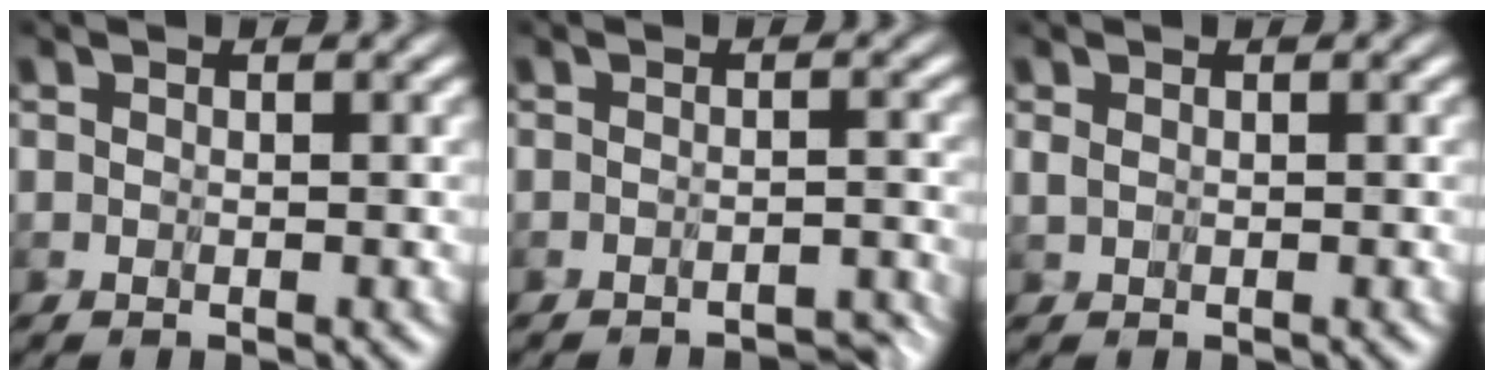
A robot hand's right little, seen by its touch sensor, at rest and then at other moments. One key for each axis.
{"total": 3.9, "fx": -3.1, "fy": -1.3, "fz": -1.9, "tx": 0.040, "ty": 0.000, "tz": -0.051}
{"total": 0.7, "fx": 0.4, "fy": 0.3, "fz": 0.4, "tx": -0.011, "ty": 0.000, "tz": 0.010}